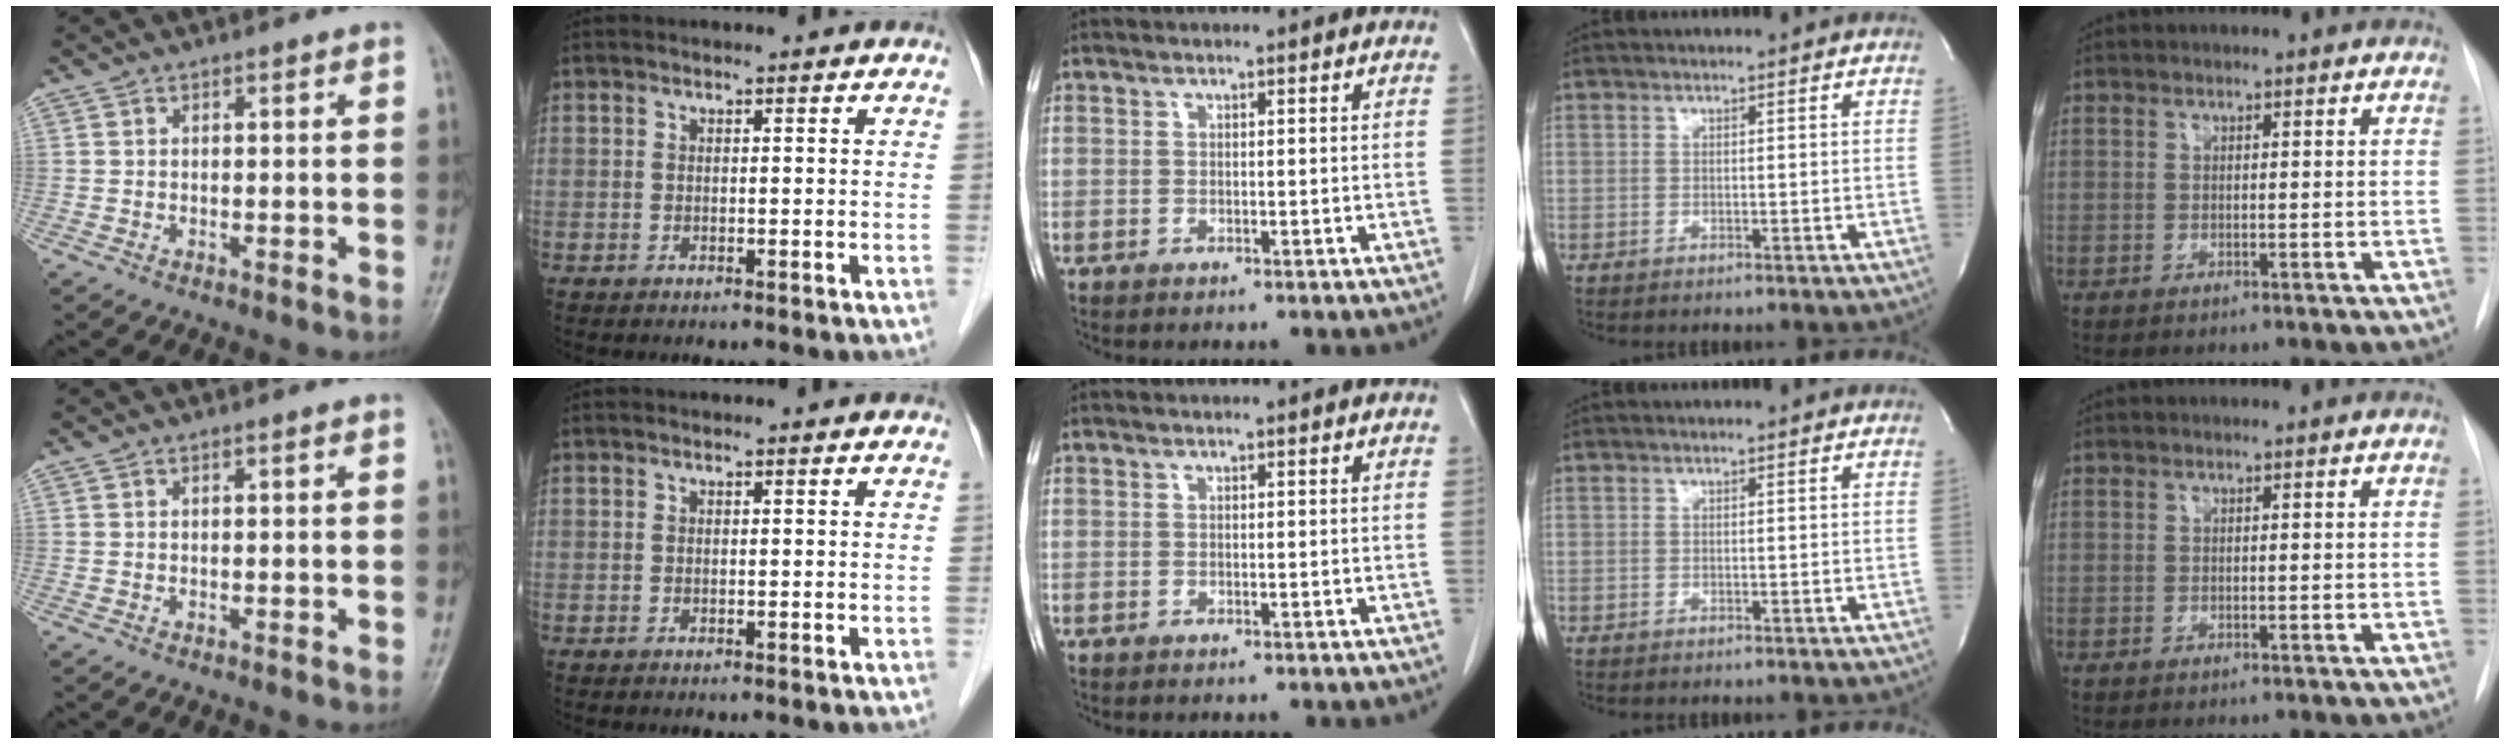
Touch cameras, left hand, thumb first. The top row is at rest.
{}